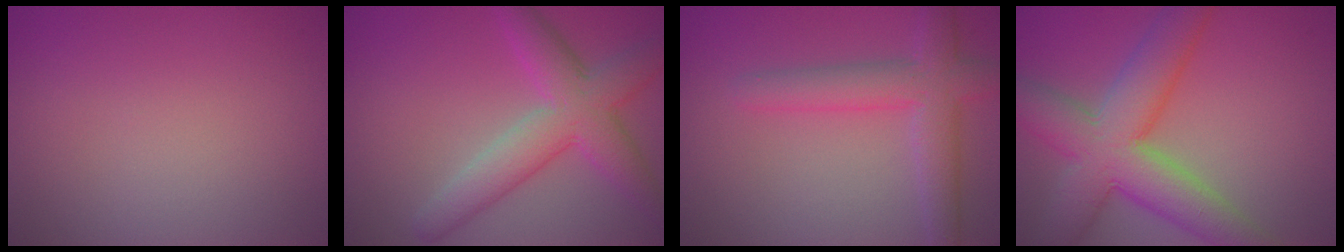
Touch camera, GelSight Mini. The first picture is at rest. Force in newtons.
{"total": 5.9, "press": 5.9, "slide": 0.3}
{"total": 4.4, "press": 4.4, "slide": 0.2}
{"total": 9.3, "press": 9.3, "slide": 0.6}